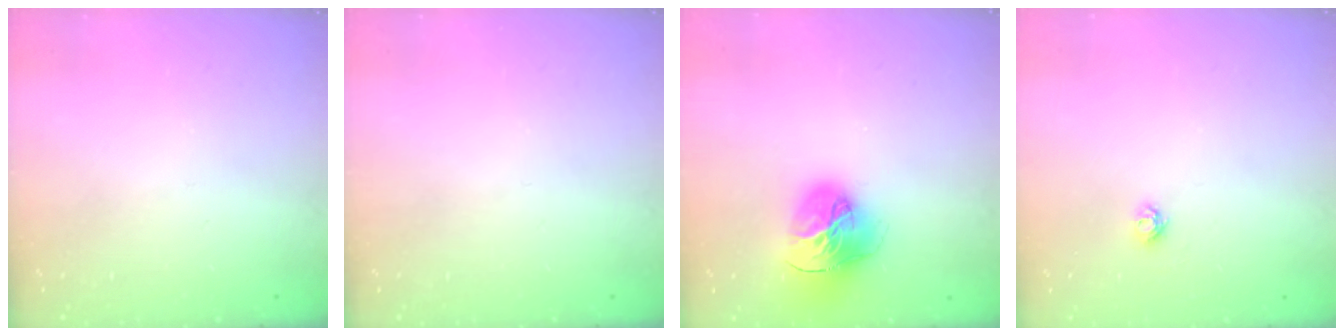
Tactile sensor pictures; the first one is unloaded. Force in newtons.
{"total": 0.0}
{"total": 16.9, "press": 16.8, "slide": 1.7}
{"total": 3.8, "press": 3.8, "slide": 0.5}